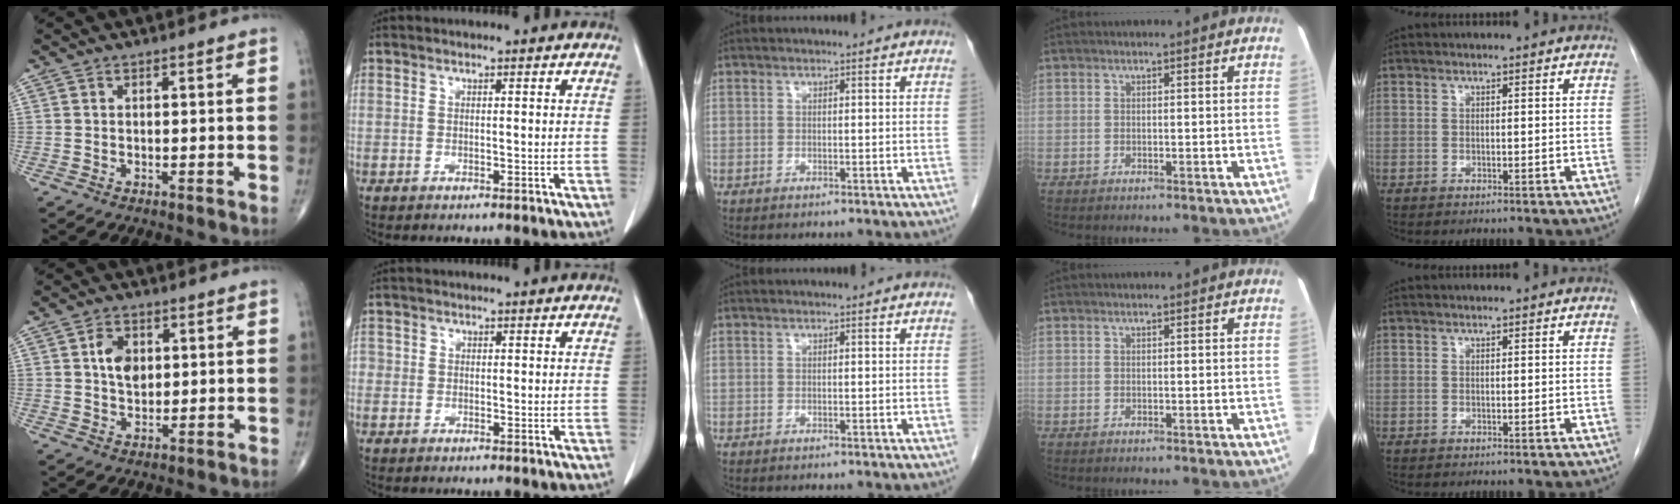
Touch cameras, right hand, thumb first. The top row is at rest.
{"thumb": {"total": 5.6, "force": [1.4, 3.9, 3.9], "torque": [-0.052, -0.007, 0.023]}, "index": {"total": 1.1, "force": [0.0, 1.0, 0.3], "torque": [0.005, 0.003, -0.004]}}